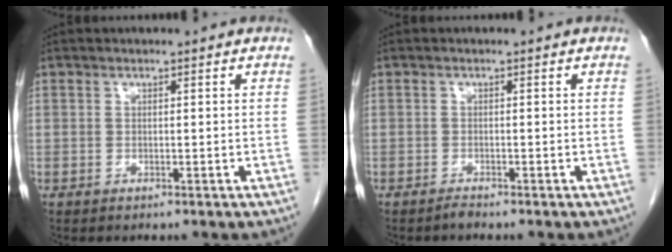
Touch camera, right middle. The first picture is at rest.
{"total": 0.7, "force": [-0.7, -0.1, 0.2], "torque": [-0.005, -0.001, -0.012]}